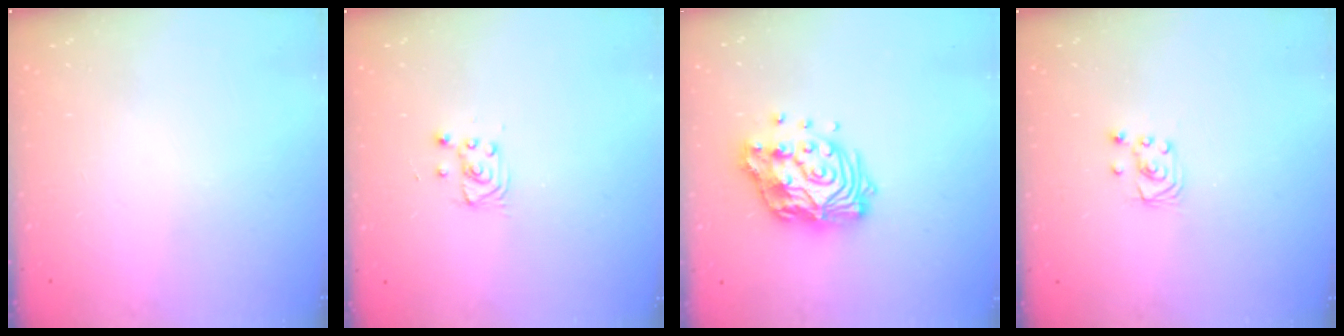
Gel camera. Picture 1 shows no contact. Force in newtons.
{"total": 2.9, "press": 2.9, "slide": 0.4}
{"total": 14.9, "press": 14.8, "slide": 1.5}
{"total": 2.7, "press": 2.7, "slide": 0.2}